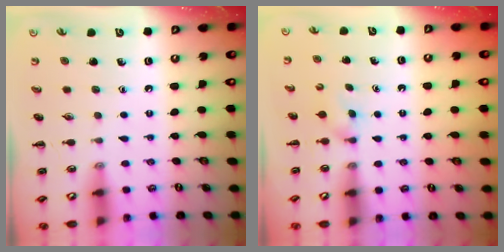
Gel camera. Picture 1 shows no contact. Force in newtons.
{"total": 2.3, "press": 2.1, "slide": 0.9}